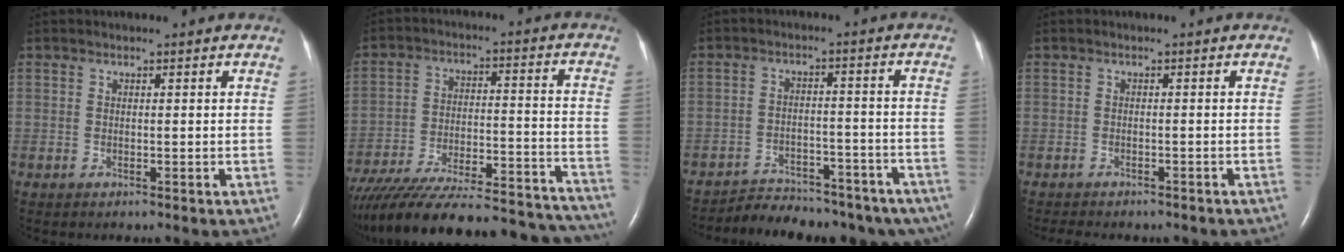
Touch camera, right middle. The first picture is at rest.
{"total": 36.7, "force": [-33.0, 6.1, 15.0], "torque": [-0.207, -0.042, -0.450]}
{"total": 16.9, "force": [-14.7, 6.5, 5.3], "torque": [-0.073, 0.016, -0.187]}
{"total": 8.2, "force": [-7.0, 2.7, 3.3], "torque": [-0.046, 0.002, -0.076]}